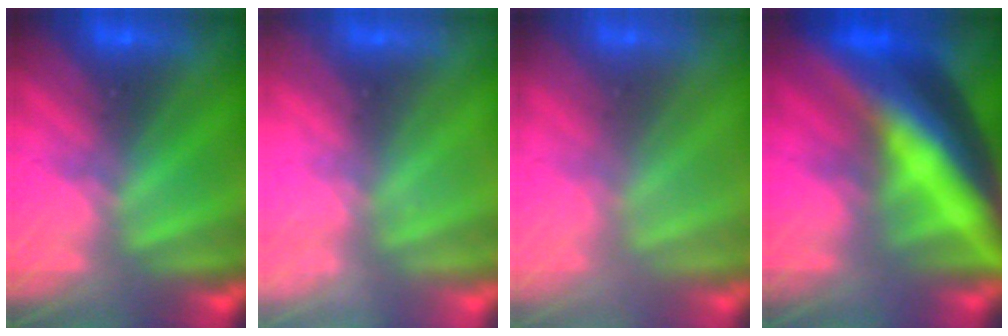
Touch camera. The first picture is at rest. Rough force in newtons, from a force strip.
{"total": 2.2}
{"total": 2.9}
{"total": 5.9}